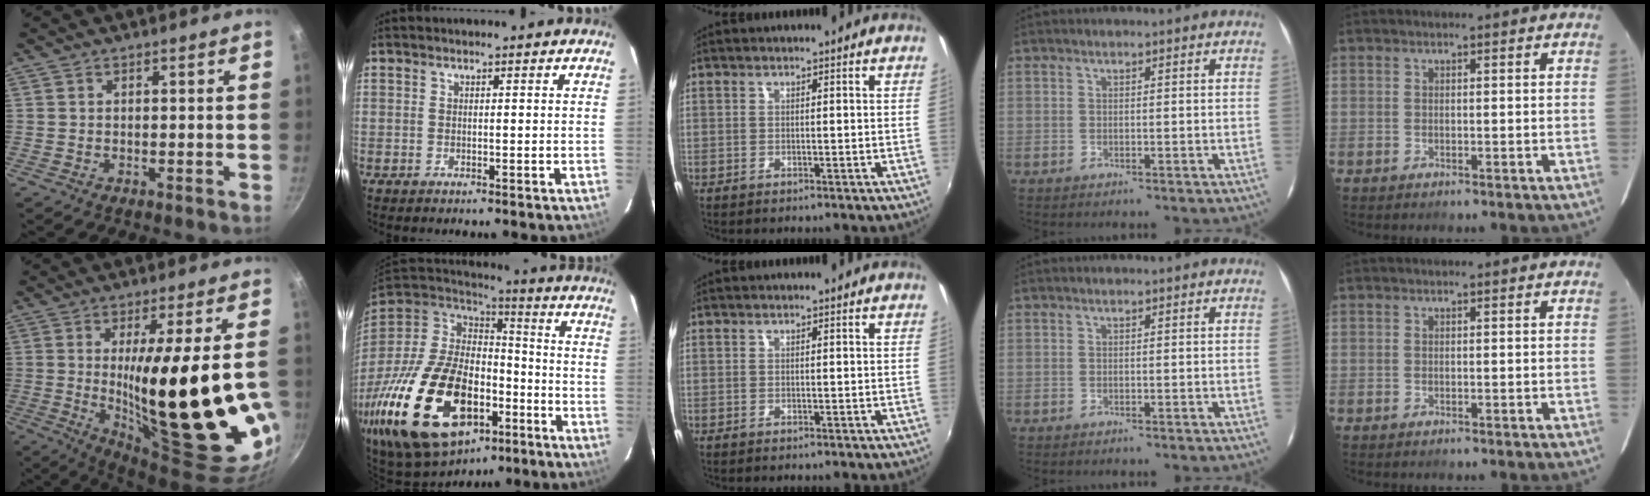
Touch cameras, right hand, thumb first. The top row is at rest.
{"thumb": {"total": 25.3, "force": [-1.8, 5.2, 24.7], "torque": [-0.362, -0.035, -0.006]}, "index": {"total": 34.1, "force": [-15.2, 19.9, 23.2], "torque": [-0.493, -0.024, -0.234]}}